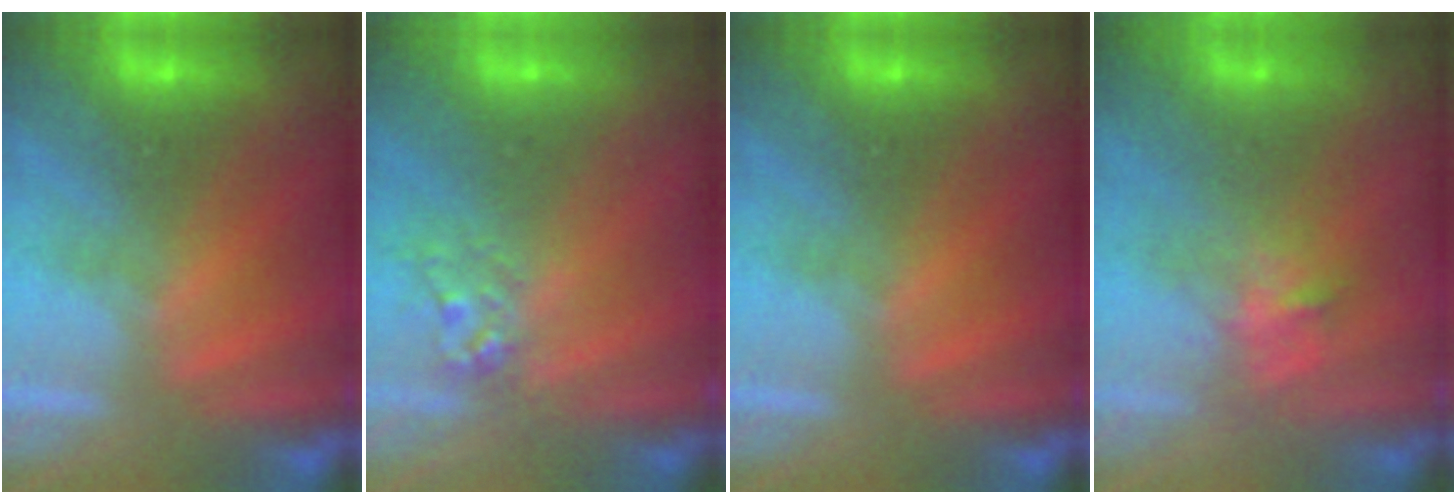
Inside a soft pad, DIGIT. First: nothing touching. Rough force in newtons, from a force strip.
{"total": 2.7}
{"total": 0.0}
{"total": 2.8}